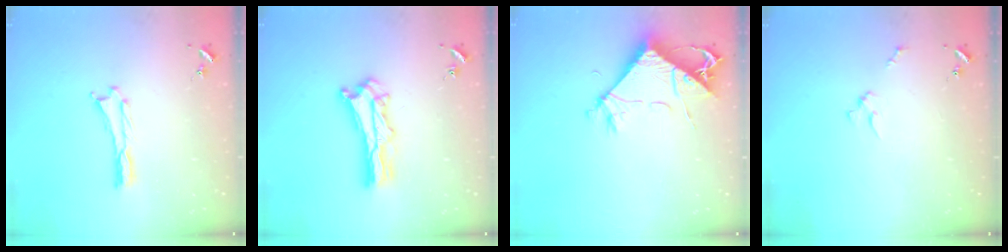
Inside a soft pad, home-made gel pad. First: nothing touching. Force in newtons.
{"total": 6.7, "press": 6.6, "slide": 0.5}
{"total": 7.7, "press": 7.6, "slide": 1.1}
{"total": 2.0, "press": 2.0, "slide": 0.2}